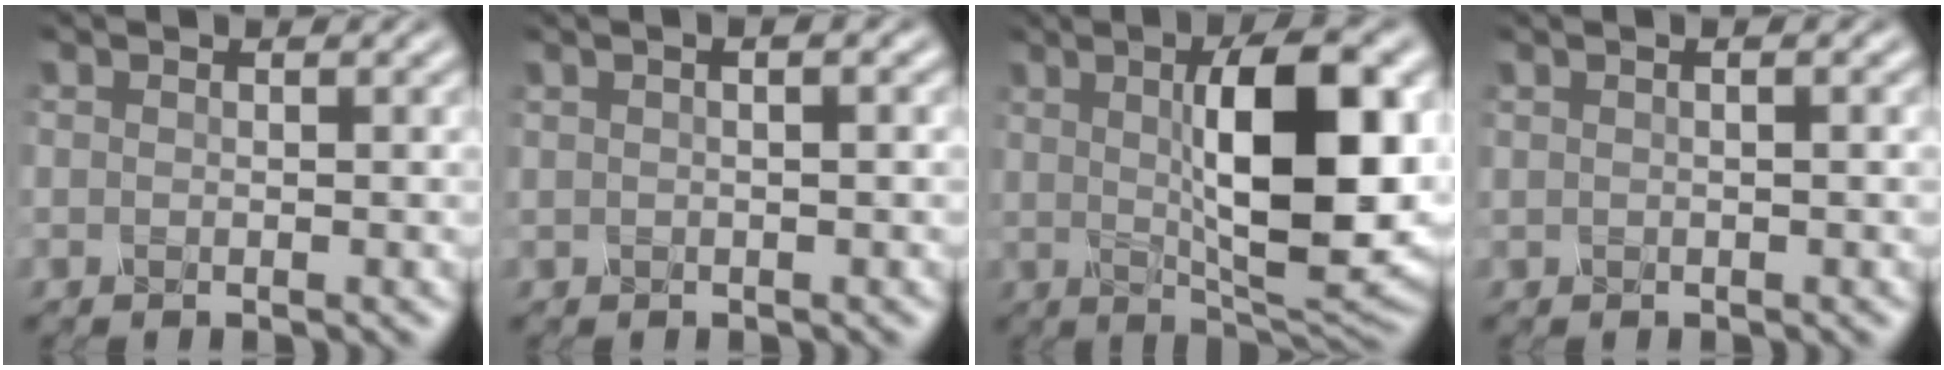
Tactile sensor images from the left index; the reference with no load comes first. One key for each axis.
{"total": 2.3, "fx": 1.1, "fy": 0.9, "fz": 1.8, "tx": -0.013, "ty": 0.008, "tz": 0.001}
{"total": 12.0, "fx": 1.8, "fy": 3.8, "fz": 11.2, "tx": -0.155, "ty": 0.002, "tz": 0.031}
{"total": 1.0, "fx": 0.5, "fy": 0.3, "fz": 0.8, "tx": -0.014, "ty": 0.000, "tz": 0.005}